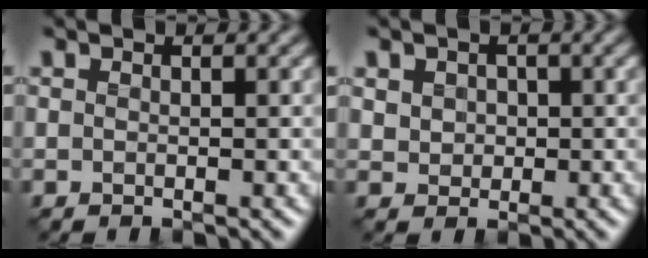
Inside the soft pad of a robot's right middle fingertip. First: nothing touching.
{"total": 1.8, "force": [0.2, 1.6, 0.8], "torque": [-0.025, -0.002, 0.010]}